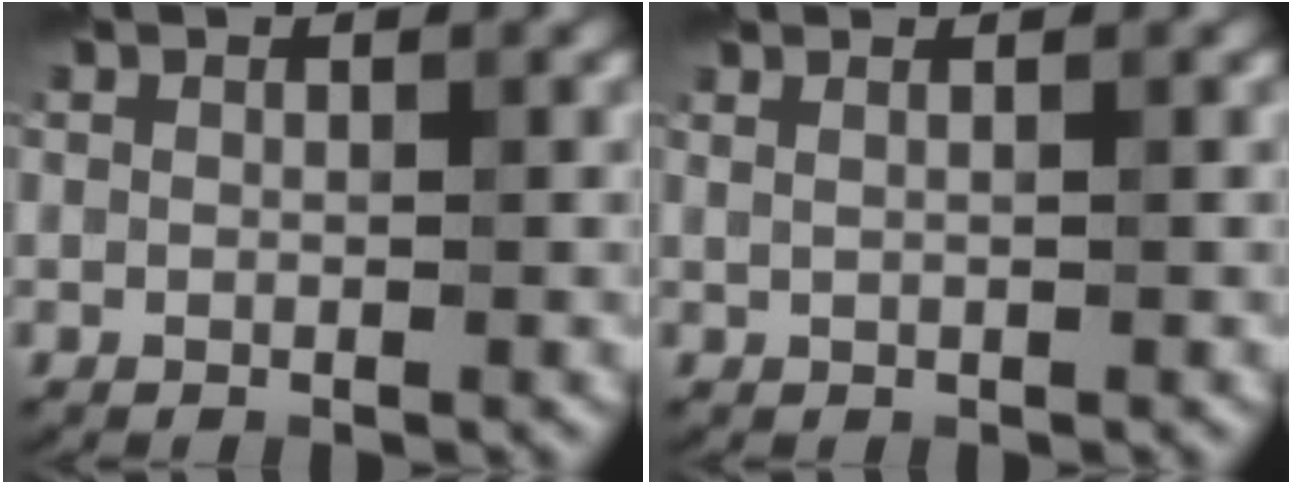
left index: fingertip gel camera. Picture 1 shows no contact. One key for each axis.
{"total": 0.8, "fx": 0.6, "fy": 0.1, "fz": 0.5, "tx": -0.008, "ty": 0.002, "tz": 0.005}